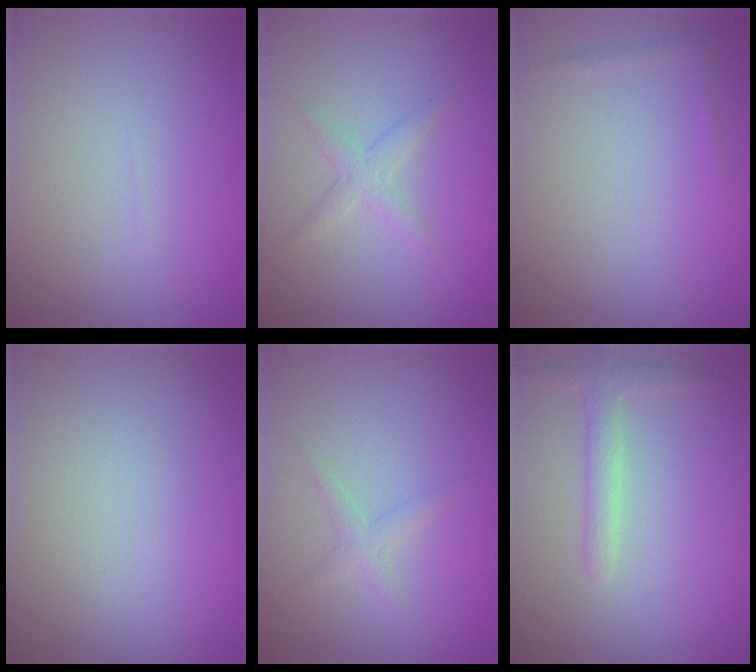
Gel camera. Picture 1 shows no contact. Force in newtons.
{"total": 1.6, "press": 1.6, "slide": 0.1}
{"total": 0.6, "press": 0.6, "slide": 0.1}
{"total": 0.0}
{"total": 1.2, "press": 1.2, "slide": 0.1}
{"total": 1.9, "press": 1.9, "slide": 0.1}